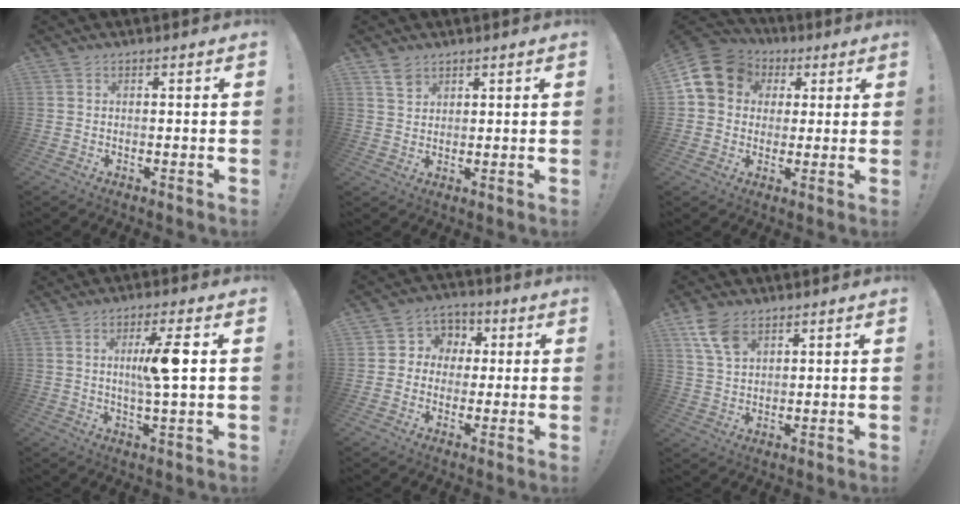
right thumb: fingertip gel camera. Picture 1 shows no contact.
{"total": 3.9, "force": [2.8, 2.4, 1.2], "torque": [-0.010, -0.016, 0.052]}
{"total": 12.9, "force": [3.7, 10.9, 5.9], "torque": [-0.094, -0.004, 0.076]}
{"total": 9.2, "force": [1.4, 0.3, 9.1], "torque": [-0.159, -0.002, 0.014]}
{"total": 7.1, "force": [-0.5, 6.8, 2.0], "torque": [-0.022, 0.011, -0.002]}
{"total": 8.3, "force": [4.8, 4.6, 5.0], "torque": [-0.093, -0.013, 0.095]}